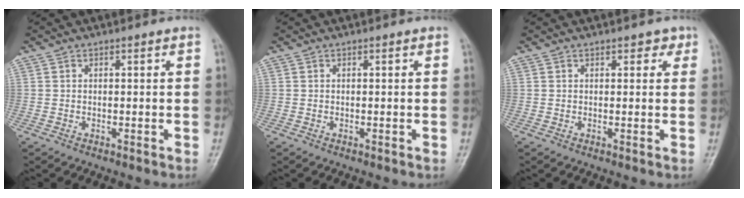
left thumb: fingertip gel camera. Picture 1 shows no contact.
{"total": 0.0}
{"total": 1.9, "force": [1.2, 1.2, 0.9], "torque": [0.006, -0.003, 0.010]}